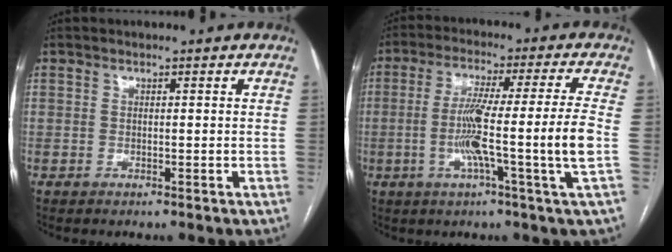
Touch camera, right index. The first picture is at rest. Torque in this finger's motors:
{"motor_torque": [1.85, -0.29, 1.05, 0.21]}